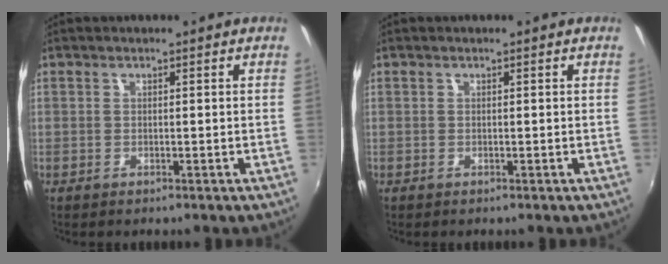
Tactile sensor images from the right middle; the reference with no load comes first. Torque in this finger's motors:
{"motor_torque": [-0.01, -0.02, 0.00, 0.00]}